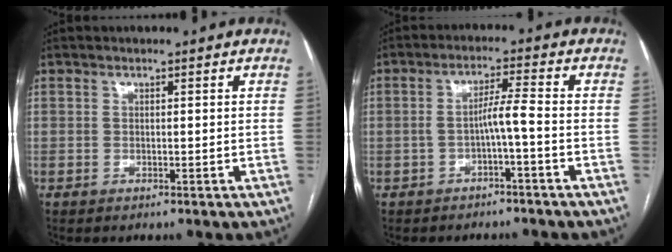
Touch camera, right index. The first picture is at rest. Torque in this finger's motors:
{"motor_torque": [0.51, 0.02, 0.28, 0.08]}